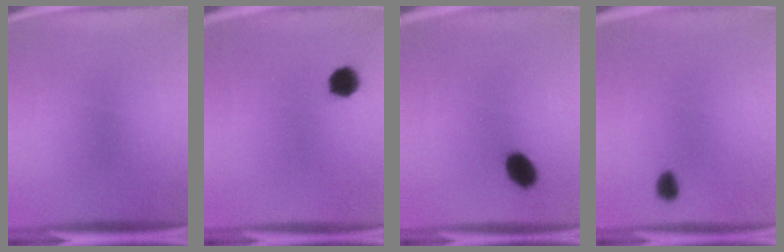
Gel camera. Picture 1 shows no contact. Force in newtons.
{"total": 4.6}
{"total": 5.7}
{"total": 3.0}